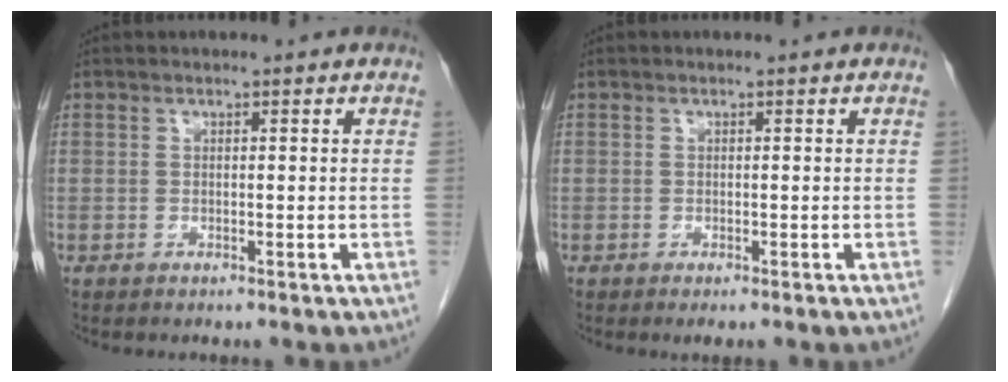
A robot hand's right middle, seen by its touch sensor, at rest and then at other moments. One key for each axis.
{"total": 0.9, "fx": -0.6, "fy": 0.3, "fz": 0.6, "tx": -0.009, "ty": -0.003, "tz": -0.004}